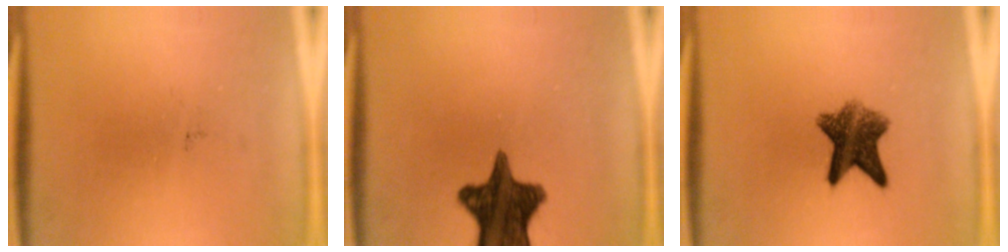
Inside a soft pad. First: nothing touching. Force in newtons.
{"total": 13.1}
{"total": 7.7}